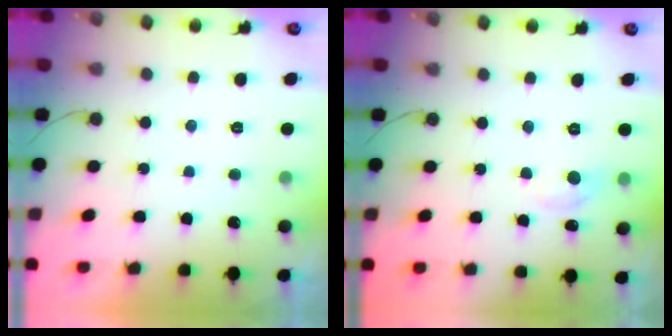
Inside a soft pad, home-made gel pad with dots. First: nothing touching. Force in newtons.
{"total": 6.3, "press": 6.3, "slide": 0.9}